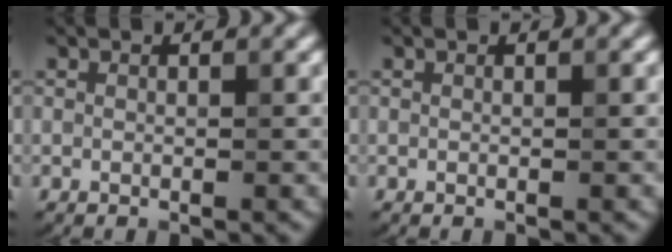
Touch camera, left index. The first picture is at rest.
{"total": 0.0}